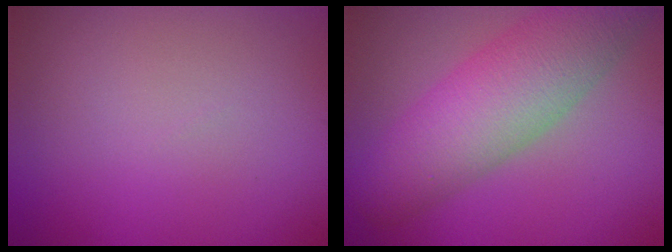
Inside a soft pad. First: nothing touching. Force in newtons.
{"total": 8.1, "press": 8.1, "slide": 0.4}